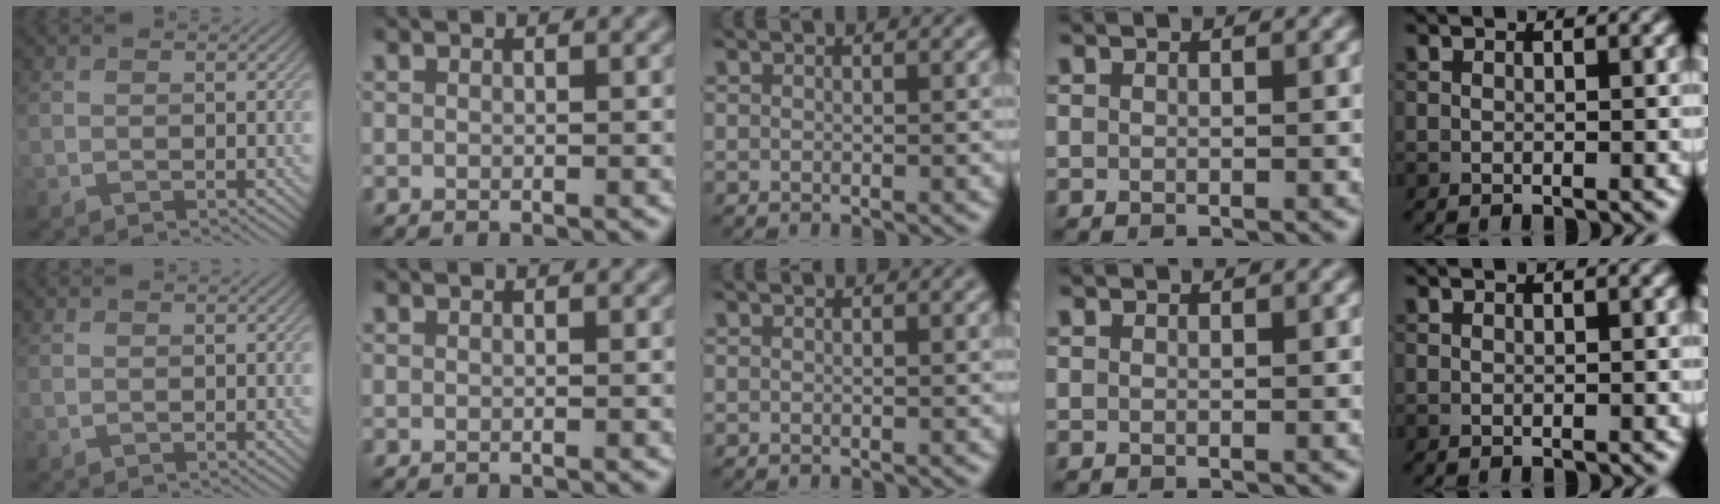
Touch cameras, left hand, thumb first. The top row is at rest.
{}